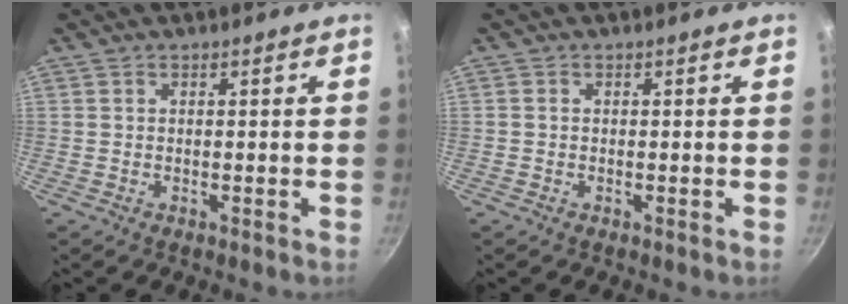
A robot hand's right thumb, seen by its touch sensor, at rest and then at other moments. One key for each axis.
{"total": 0.0}